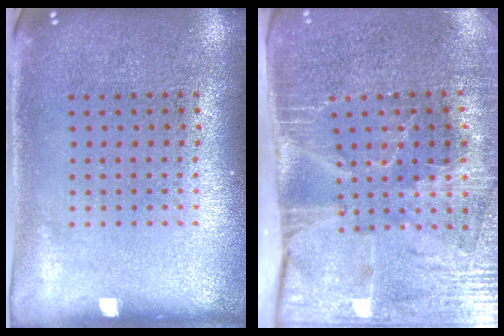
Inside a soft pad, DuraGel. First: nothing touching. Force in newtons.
{"total": 4.3, "press": 3.6, "slide": 2.4}